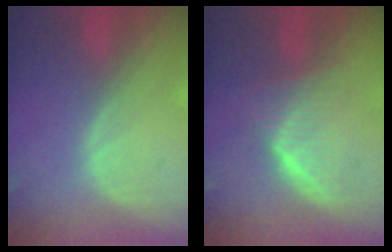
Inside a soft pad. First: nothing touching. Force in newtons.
{"total": 5.9, "press": 5.9, "slide": 0.4}